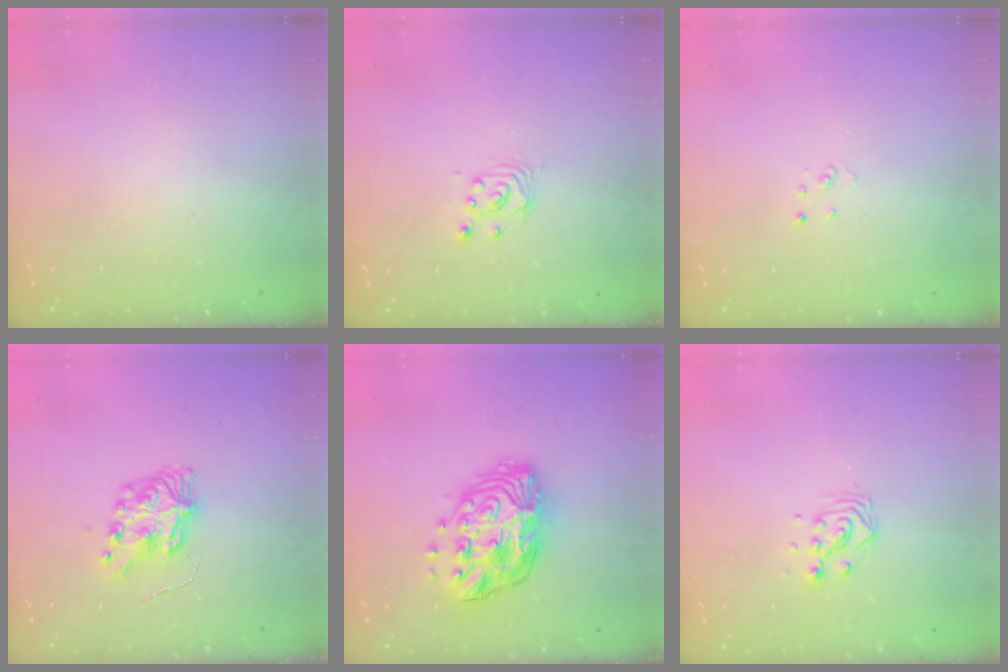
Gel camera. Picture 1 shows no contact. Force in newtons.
{"total": 2.9, "press": 2.9, "slide": 0.1}
{"total": 1.9, "press": 1.9, "slide": 0.2}
{"total": 8.1, "press": 8.1, "slide": 0.2}
{"total": 15.1, "press": 15.1, "slide": 0.7}
{"total": 4.3, "press": 4.2, "slide": 0.3}